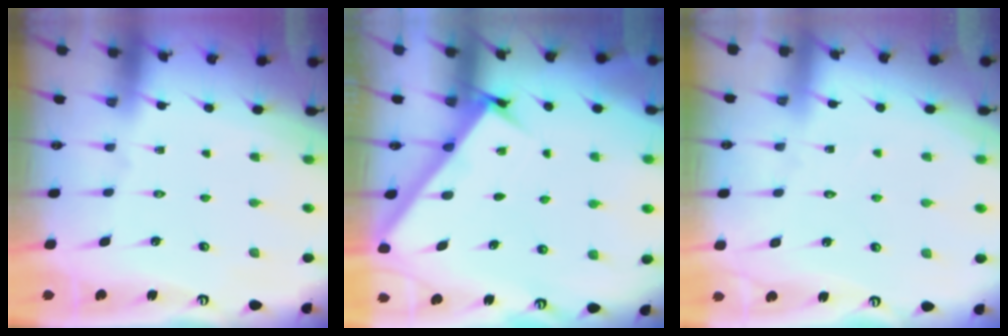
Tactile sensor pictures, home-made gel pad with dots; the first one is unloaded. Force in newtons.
{"total": 3.1, "press": 3.1, "slide": 0.1}
{"total": 4.2, "press": 4.1, "slide": 0.4}